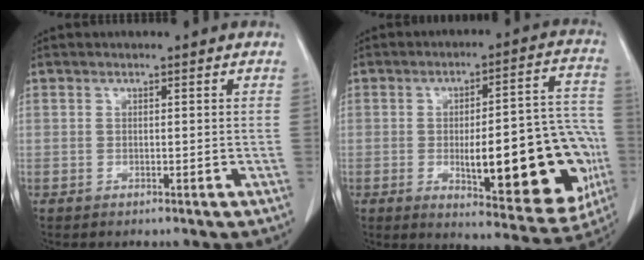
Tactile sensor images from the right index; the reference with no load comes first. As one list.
[{"total": 22.6, "force": [-4.6, 6.2, 21.2], "torque": [-0.218, 0.021, -0.040]}]